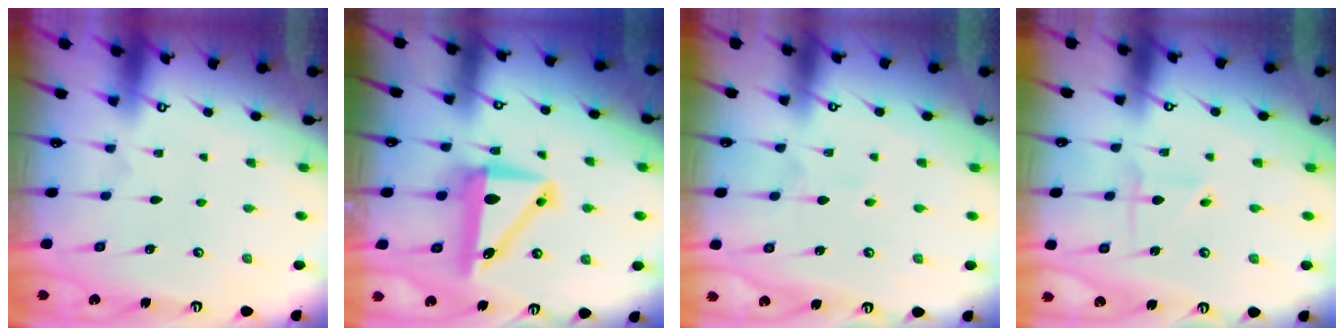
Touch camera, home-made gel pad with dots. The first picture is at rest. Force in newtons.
{"total": 9.6, "press": 9.4, "slide": 2.1}
{"total": 2.5, "press": 2.5, "slide": 0.3}
{"total": 2.6, "press": 2.6, "slide": 0.2}